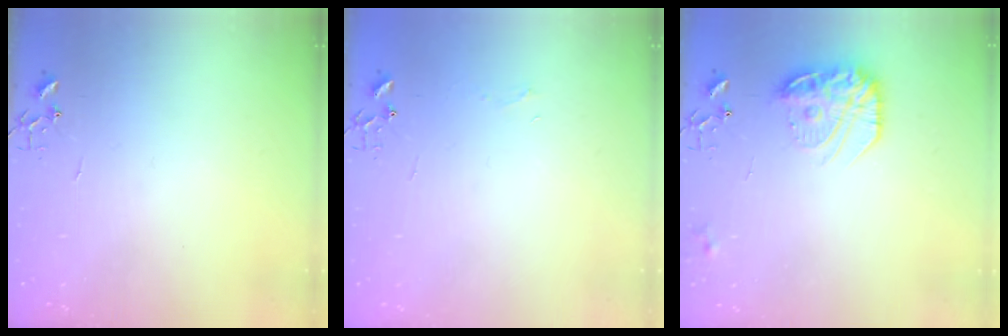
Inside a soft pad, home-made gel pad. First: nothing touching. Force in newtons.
{"total": 3.5, "press": 3.5, "slide": 0.6}
{"total": 14.9, "press": 14.9, "slide": 0.7}